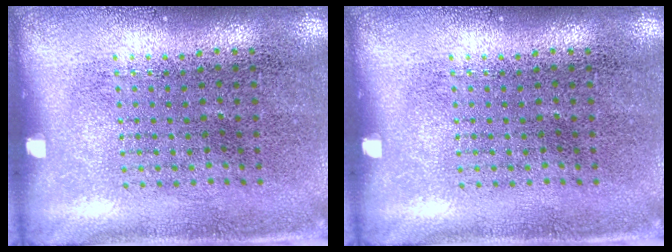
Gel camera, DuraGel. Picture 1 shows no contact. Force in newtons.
{"total": 0.0}